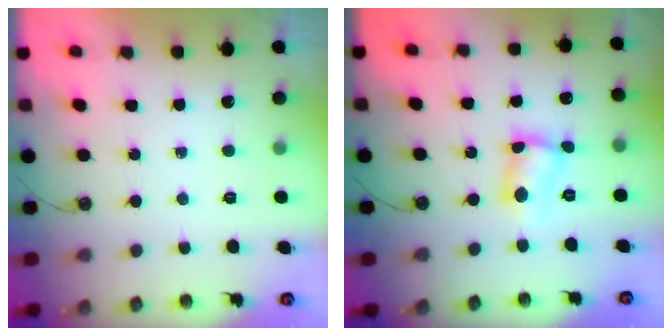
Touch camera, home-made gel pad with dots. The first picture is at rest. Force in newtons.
{"total": 6.3, "press": 6.3, "slide": 0.3}